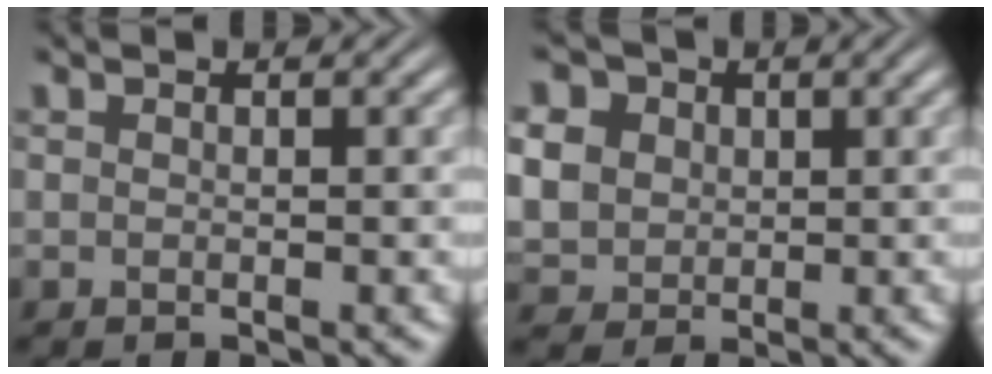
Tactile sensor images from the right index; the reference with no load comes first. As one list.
[{"total": 7.8, "force": [1.4, 7.0, 3.3], "torque": [-0.089, -0.011, 0.024]}]